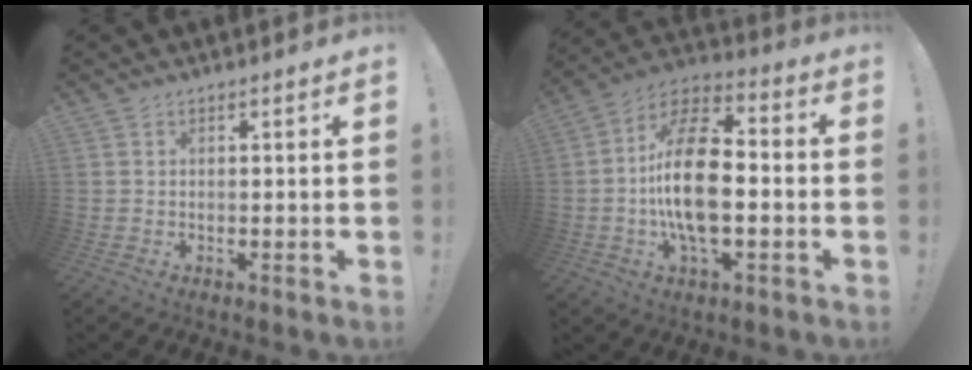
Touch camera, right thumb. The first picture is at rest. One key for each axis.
{"total": 18.5, "fx": -2.2, "fy": 9.1, "fz": 15.9, "tx": -0.288, "ty": 0.007, "tz": -0.040}